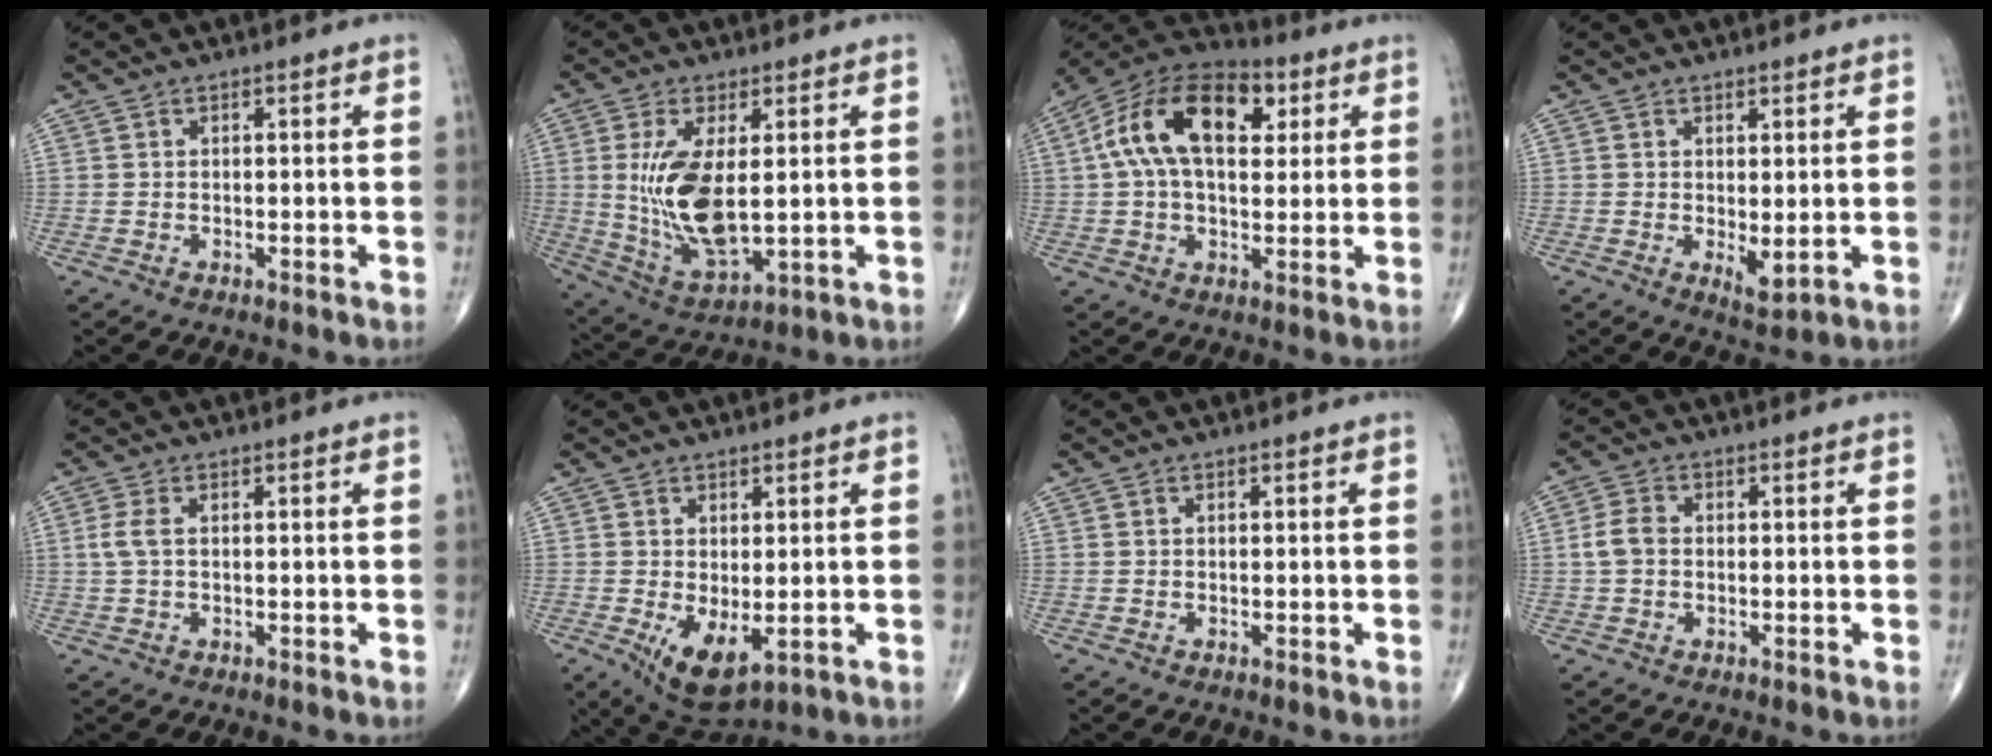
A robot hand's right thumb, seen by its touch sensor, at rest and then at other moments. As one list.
[{"total": 13.7, "force": [1.2, 5.9, 12.4], "torque": [-0.245, -0.023, 0.041]}, {"total": 18.2, "force": [4.8, 10.4, 14.1], "torque": [-0.232, 0.019, 0.069]}, {"total": 3.2, "force": [0.0, 1.2, 3.0], "torque": [-0.044, -0.013, 0.006]}, {"total": 2.6, "force": [0.4, 1.2, 2.3], "torque": [-0.066, 0.006, 0.007]}, {"total": 7.7, "force": [-1.6, 3.8, 6.5], "torque": [-0.103, -0.019, -0.009]}, {"total": 0.0}, {"total": 3.7, "force": [0.0, 2.7, 2.6], "torque": [-0.057, 0.011, -0.006]}]